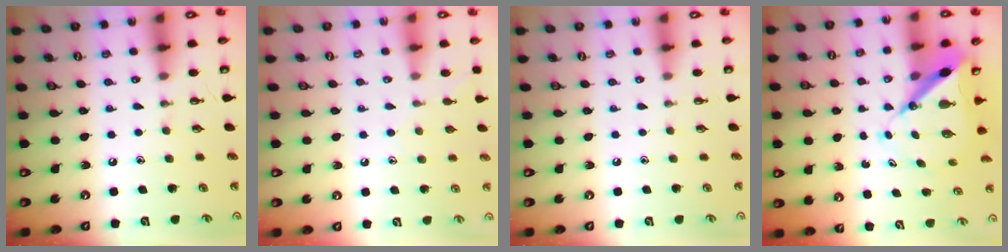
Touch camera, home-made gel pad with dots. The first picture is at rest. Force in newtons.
{"total": 5.3, "press": 5.3, "slide": 0.6}
{"total": 0.0}
{"total": 8.5, "press": 8.5, "slide": 0.8}